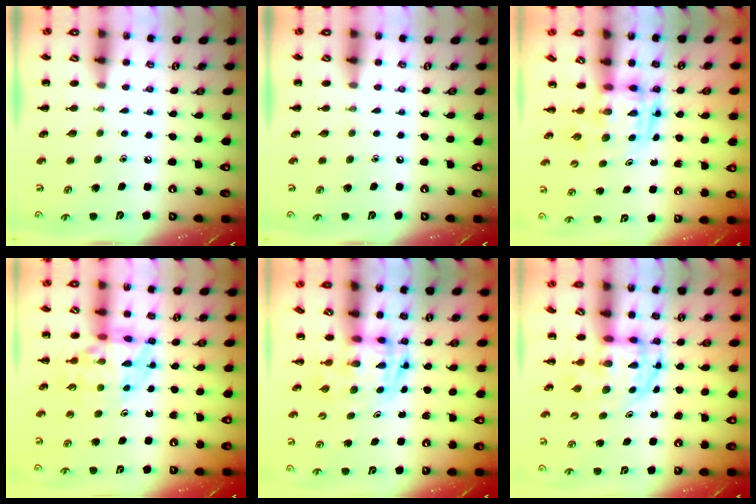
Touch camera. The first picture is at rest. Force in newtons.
{"total": 0.0}
{"total": 3.8, "press": 3.7, "slide": 0.7}
{"total": 11.7, "press": 11.3, "slide": 3.1}
{"total": 2.8, "press": 2.7, "slide": 0.5}
{"total": 3.8, "press": 3.7, "slide": 0.7}